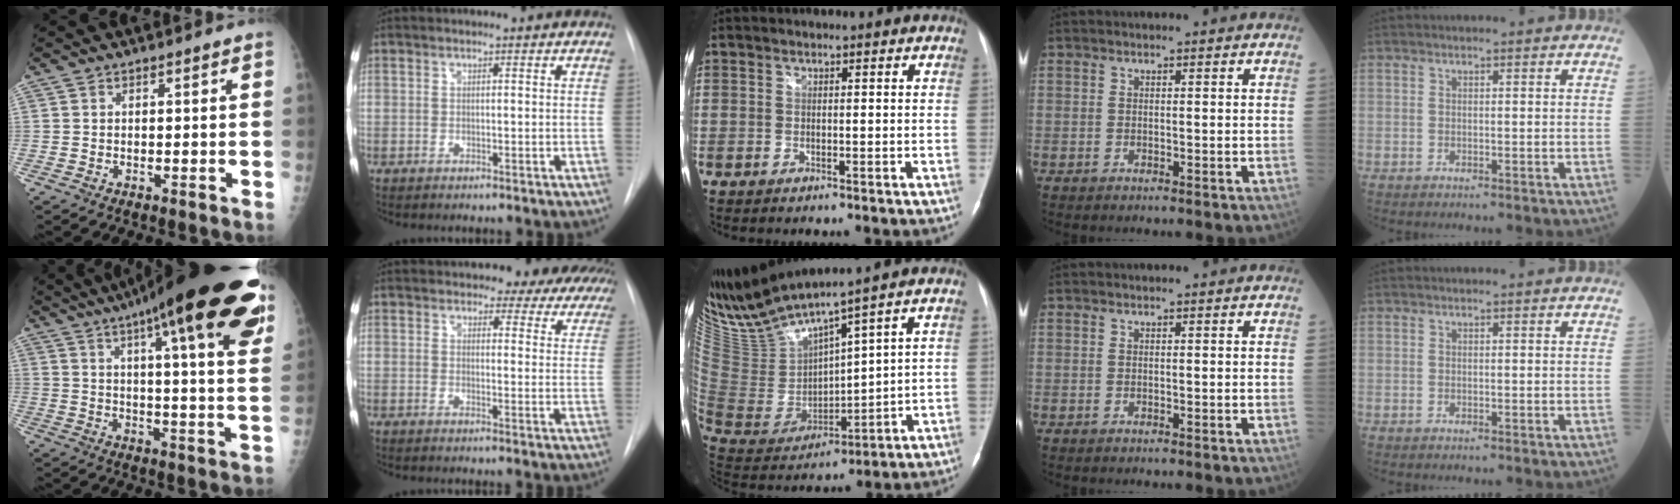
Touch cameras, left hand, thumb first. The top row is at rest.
{"thumb": {"total": 29.3, "force": [17.5, 5.8, 22.8], "torque": [-0.276, -0.020, 0.233]}, "index": {"total": 16.9, "force": [15.5, 5.3, 4.4], "torque": [-0.034, -0.031, 0.158]}, "middle": {"total": 14.2, "force": [12.6, -0.3, 6.6], "torque": [-0.142, -0.018, 0.261]}}